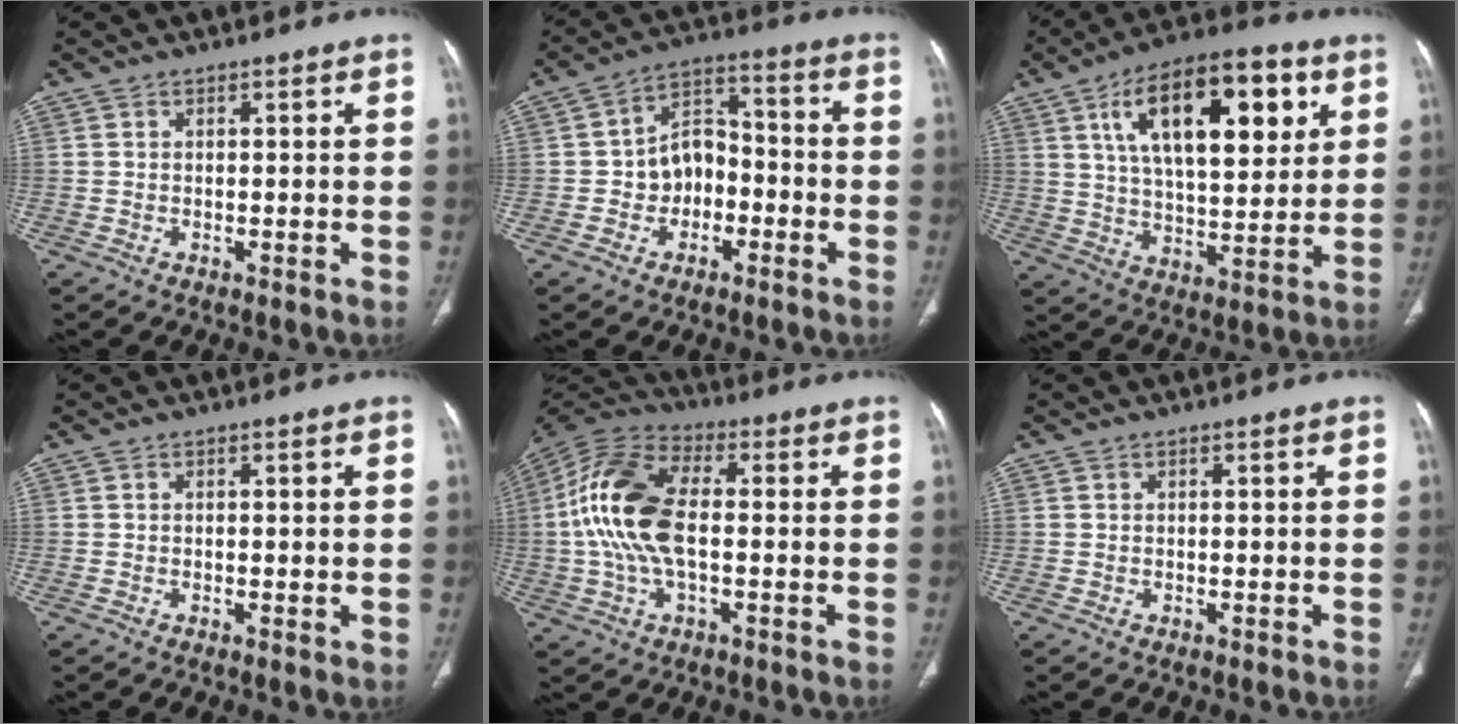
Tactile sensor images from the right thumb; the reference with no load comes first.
{"total": 9.4, "force": [-2.3, 7.0, 5.8], "torque": [-0.060, 0.046, -0.048]}
{"total": 22.2, "force": [8.5, 9.9, 18.0], "torque": [-0.259, -0.014, 0.137]}
{"total": 0.5, "force": [0.0, 0.2, 0.5], "torque": [-0.011, -0.003, 0.000]}
{"total": 16.2, "force": [-0.1, 8.4, 13.8], "torque": [-0.291, 0.028, -0.007]}
{"total": 0.0}